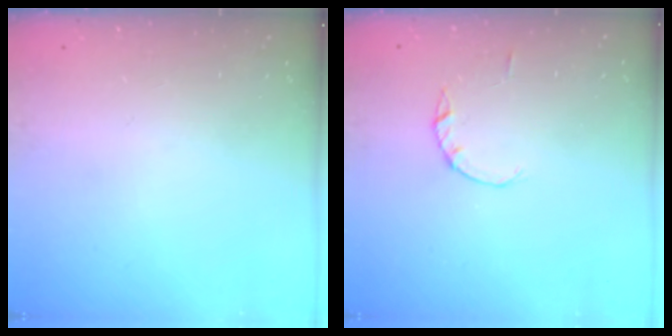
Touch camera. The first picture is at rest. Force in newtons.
{"total": 1.0, "press": 1.0, "slide": 0.2}